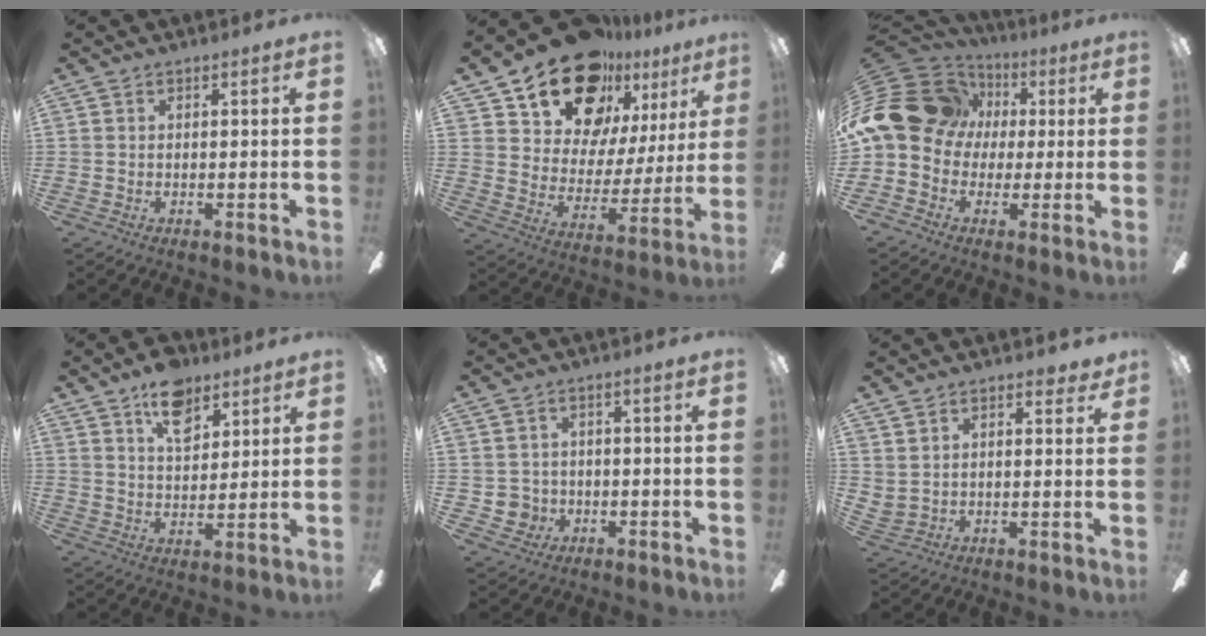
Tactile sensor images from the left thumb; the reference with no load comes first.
{"total": 19.8, "force": [14.2, 11.4, 7.8], "torque": [-0.143, -0.089, 0.261]}
{"total": 18.7, "force": [2.7, 15.5, 10.1], "torque": [-0.212, -0.003, 0.046]}
{"total": 10.8, "force": [6.9, 6.0, 5.6], "torque": [-0.081, -0.026, 0.123]}
{"total": 3.9, "force": [-0.5, 3.9, 0.2], "torque": [-0.020, 0.006, -0.008]}
{"total": 4.5, "force": [3.8, 2.2, 1.0], "torque": [-0.013, -0.015, 0.069]}